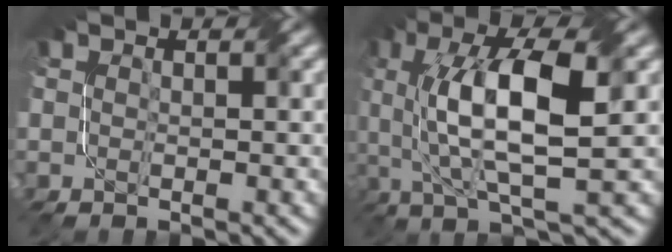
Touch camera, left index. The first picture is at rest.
{"total": 10.0, "force": [1.1, 3.2, 9.4], "torque": [-0.165, 0.011, 0.024]}